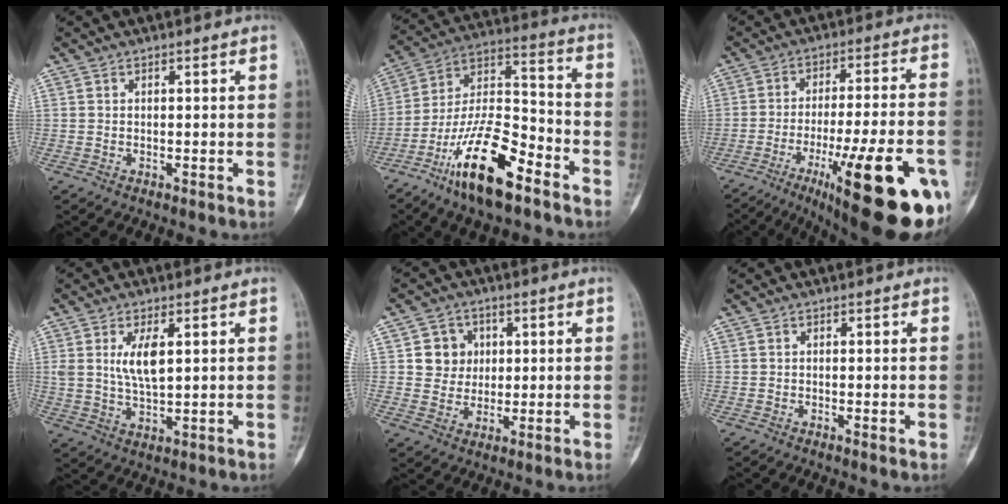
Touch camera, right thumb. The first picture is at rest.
{"total": 18.5, "force": [-11.1, 6.3, 13.5], "torque": [-0.238, 0.076, -0.203]}
{"total": 26.2, "force": [-11.6, 5.8, 22.8], "torque": [-0.269, 0.034, -0.161]}
{"total": 6.5, "force": [2.0, 2.6, 5.6], "torque": [-0.105, -0.013, 0.047]}
{"total": 6.4, "force": [1.5, 6.0, 1.7], "torque": [0.008, 0.002, 0.022]}
{"total": 0.7, "force": [-0.2, 0.2, 0.6], "torque": [-0.009, -0.002, -0.003]}